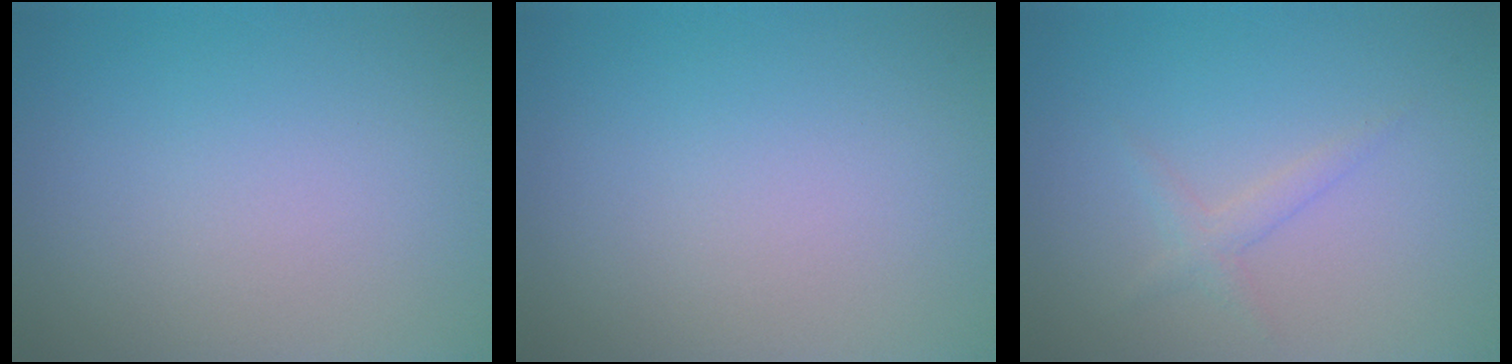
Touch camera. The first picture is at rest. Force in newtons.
{"total": 0.0}
{"total": 1.4, "press": 1.4, "slide": 0.1}